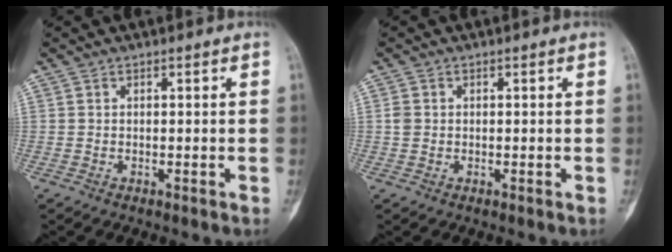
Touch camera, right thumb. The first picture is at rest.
{"total": 1.5, "force": [0.1, 1.3, 0.7], "torque": [-0.016, 0.001, 0.002]}